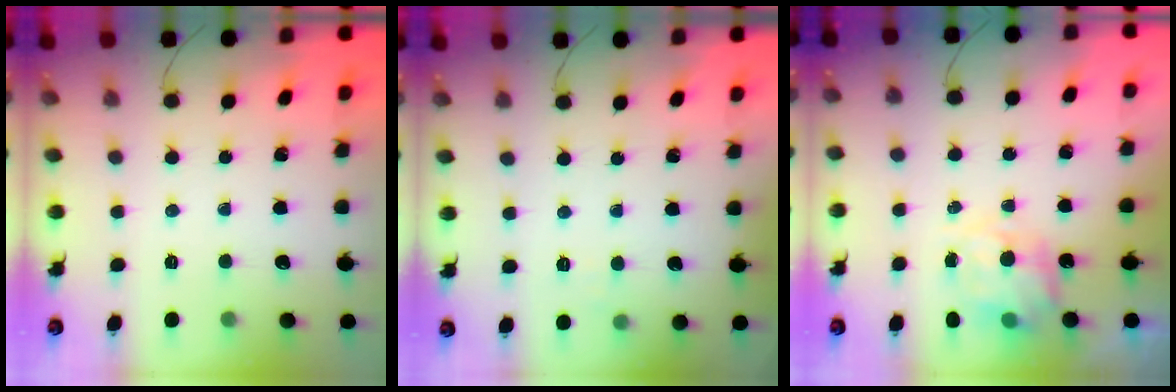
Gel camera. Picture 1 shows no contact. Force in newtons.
{"total": 3.6, "press": 3.5, "slide": 1.1}
{"total": 8.7, "press": 8.6, "slide": 0.7}